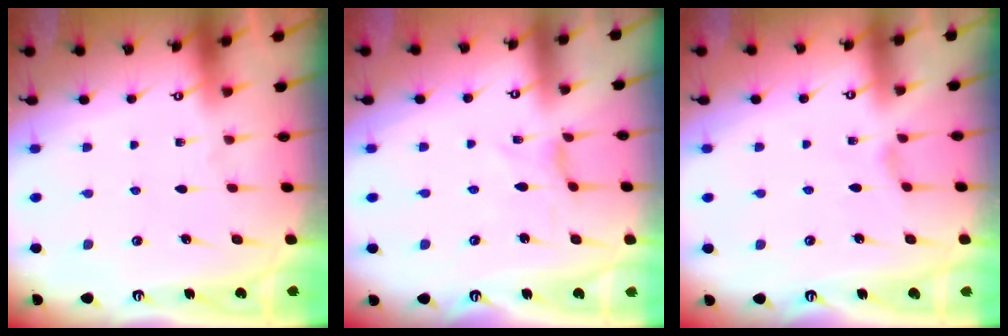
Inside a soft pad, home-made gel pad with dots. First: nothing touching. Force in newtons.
{"total": 0.0}
{"total": 0.0}